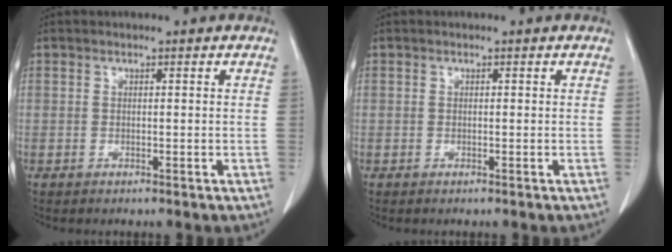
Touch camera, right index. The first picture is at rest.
{"total": 0.0}